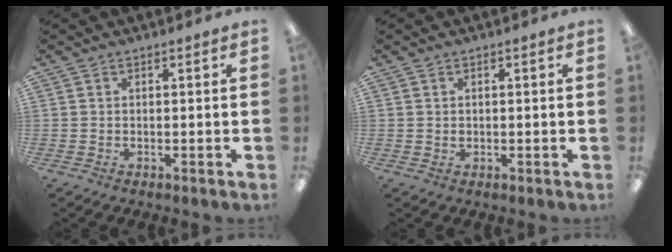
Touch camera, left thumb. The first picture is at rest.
{"total": 0.9, "force": [0.3, 0.8, 0.1], "torque": [-0.003, 0.003, 0.006]}